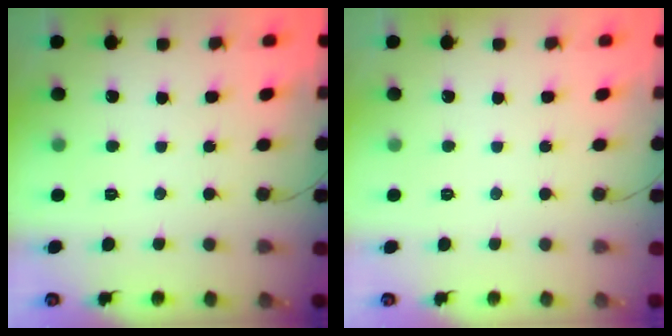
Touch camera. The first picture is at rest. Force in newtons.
{"total": 0.0}